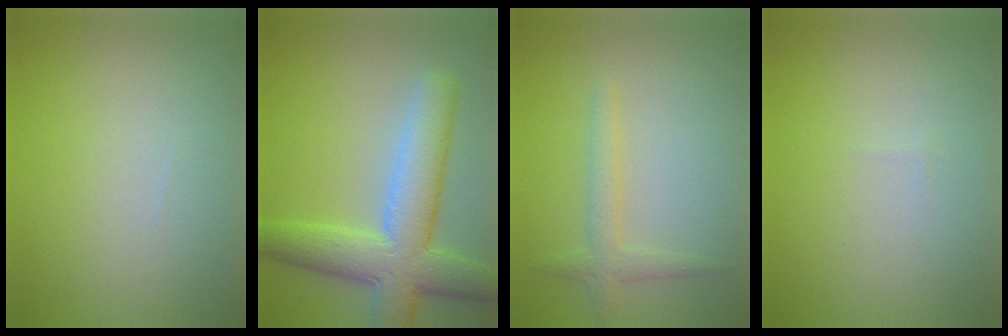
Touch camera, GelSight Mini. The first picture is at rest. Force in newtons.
{"total": 8.2, "press": 8.2, "slide": 0.5}
{"total": 1.9, "press": 1.9, "slide": 0.1}
{"total": 0.0}